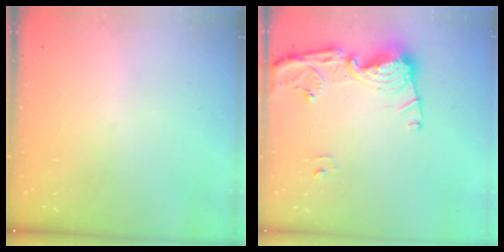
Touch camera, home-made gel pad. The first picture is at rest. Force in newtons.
{"total": 14.8, "press": 14.7, "slide": 1.7}